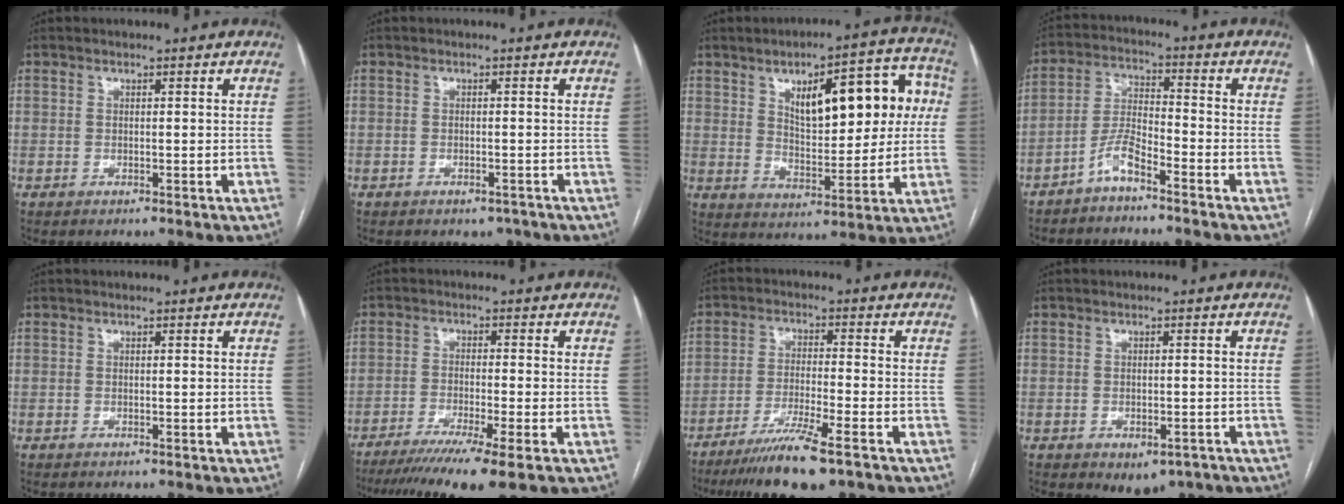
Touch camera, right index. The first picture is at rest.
{"total": 2.1, "force": [-1.7, 1.1, 0.7], "torque": [-0.007, 0.001, -0.017]}
{"total": 16.3, "force": [4.3, 6.2, 14.4], "torque": [-0.185, 0.036, 0.066]}
{"total": 5.4, "force": [-4.0, 0.9, 3.5], "torque": [-0.079, 0.004, -0.081]}
{"total": 0.0}
{"total": 11.8, "force": [-8.5, -1.1, 8.1], "torque": [-0.123, -0.030, -0.133]}
{"total": 10.0, "force": [-7.1, 0.1, 7.1], "torque": [-0.124, -0.029, -0.120]}
{"total": 5.6, "force": [-3.9, 2.9, 2.8], "torque": [-0.024, 0.001, -0.048]}